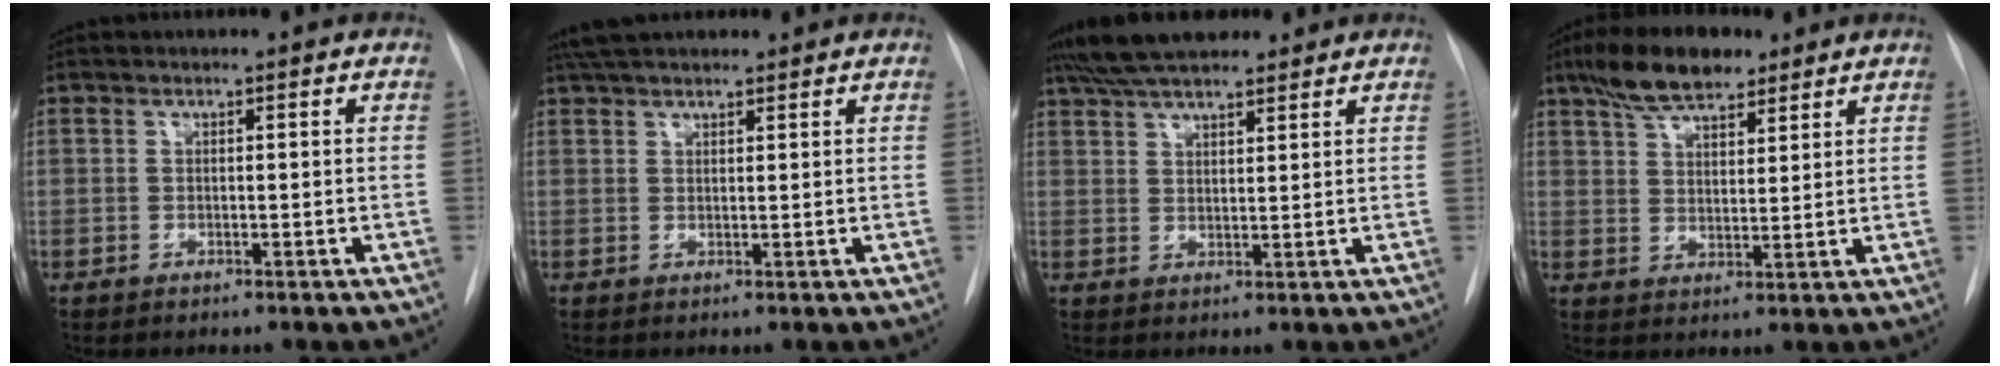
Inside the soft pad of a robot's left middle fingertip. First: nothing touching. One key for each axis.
{"total": 6.7, "fx": 5.7, "fy": 1.9, "fz": 3.0, "tx": -0.047, "ty": 0.038, "tz": 0.100}
{"total": 10.3, "fx": 8.6, "fy": 2.7, "fz": 5.0, "tx": -0.079, "ty": 0.032, "tz": 0.146}
{"total": 9.3, "fx": 6.8, "fy": 3.6, "fz": 5.2, "tx": -0.095, "ty": 0.017, "tz": 0.120}